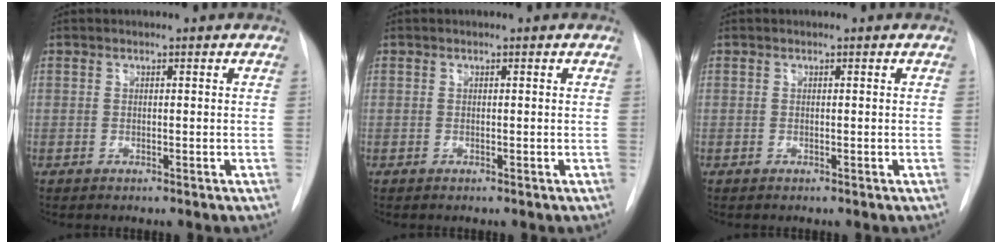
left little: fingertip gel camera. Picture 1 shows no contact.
{"total": 0.0}
{"total": 0.0}